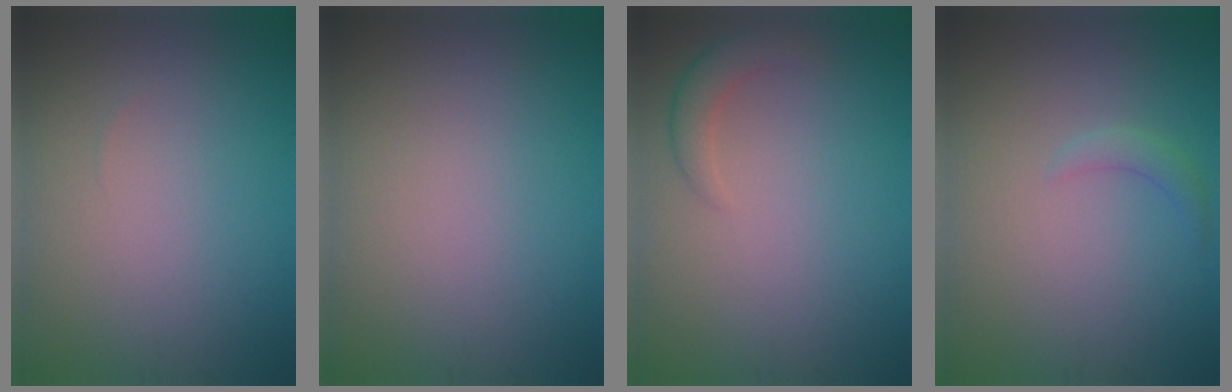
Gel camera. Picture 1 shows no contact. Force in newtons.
{"total": 0.0}
{"total": 2.0, "press": 2.0, "slide": 0.2}
{"total": 1.4, "press": 1.4, "slide": 0.1}